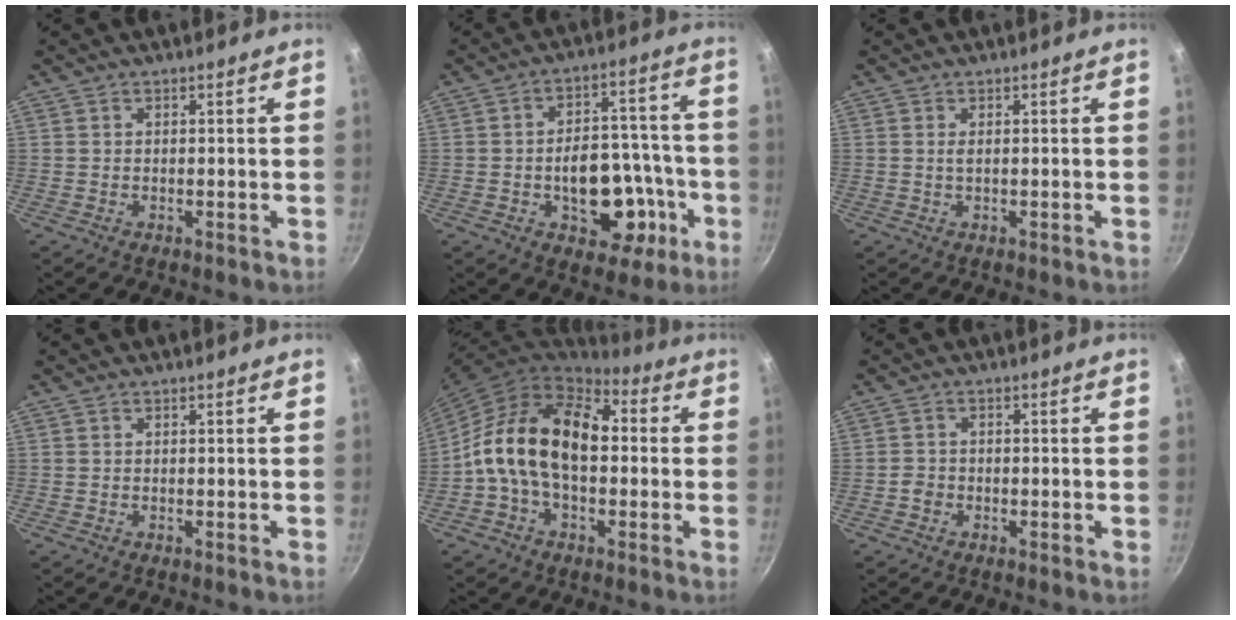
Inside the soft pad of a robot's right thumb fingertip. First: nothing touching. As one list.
[{"total": 15.8, "force": [-4.8, 10.0, 11.2], "torque": [-0.110, 0.042, -0.056]}, {"total": 0.8, "force": [0.2, 0.3, 0.8], "torque": [-0.016, 0.000, 0.003]}, {"total": 0.0}, {"total": 17.5, "force": [0.1, 11.4, 13.3], "torque": [-0.198, 0.038, -0.018]}, {"total": 1.8, "force": [-0.9, 1.4, 0.5], "torque": [-0.004, 0.011, -0.018]}]